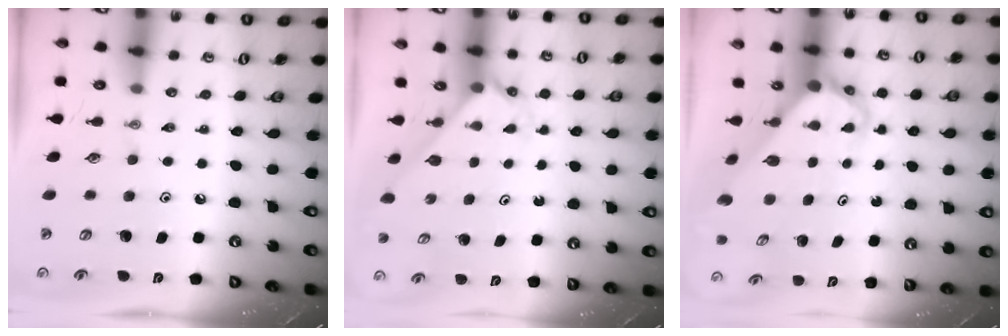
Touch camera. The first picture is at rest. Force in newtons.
{"total": 2.3, "press": 2.3, "slide": 0.2}
{"total": 4.3, "press": 4.3, "slide": 0.2}